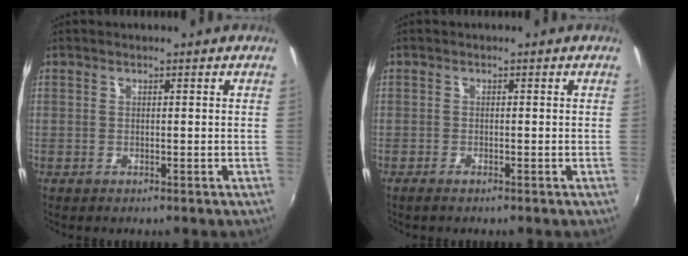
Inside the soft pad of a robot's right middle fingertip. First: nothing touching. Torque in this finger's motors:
{"motor_torque": [-0.14, 0.03, 0.05, -0.01]}